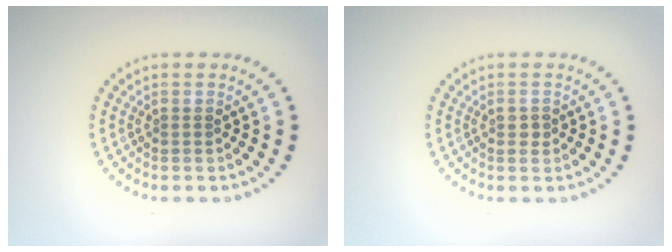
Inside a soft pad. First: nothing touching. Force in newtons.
{"total": 1.0, "press": 1.0, "slide": 0.3}